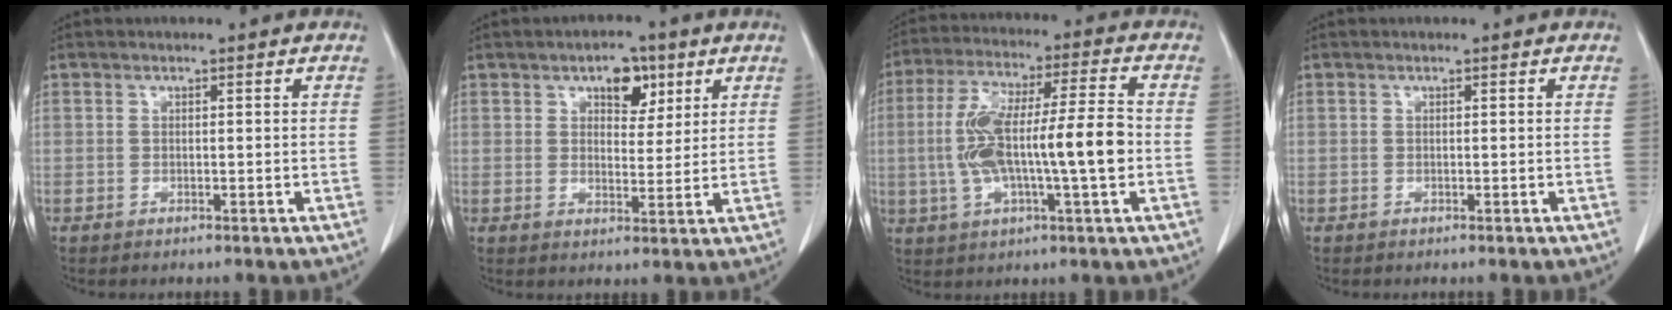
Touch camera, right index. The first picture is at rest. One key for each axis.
{"total": 5.6, "fx": 3.0, "fy": 3.0, "fz": 3.6, "tx": -0.049, "ty": 0.010, "tz": 0.046}
{"total": 14.9, "fx": -1.5, "fy": 2.2, "fz": 14.7, "tx": -0.281, "ty": 0.018, "tz": -0.024}
{"total": 0.0}